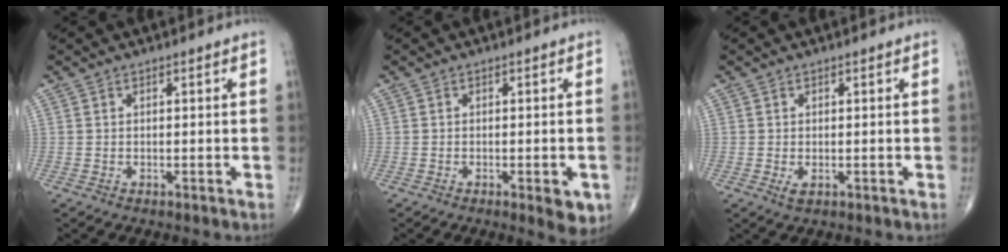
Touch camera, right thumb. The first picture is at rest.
{"total": 4.6, "force": [-1.7, 1.5, 3.9], "torque": [-0.034, -0.002, -0.017]}
{"total": 1.3, "force": [-0.3, 0.7, 1.1], "torque": [-0.019, -0.003, -0.003]}